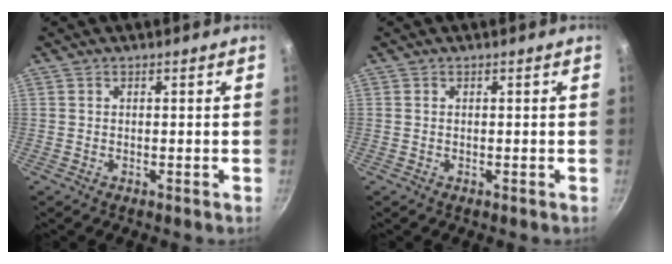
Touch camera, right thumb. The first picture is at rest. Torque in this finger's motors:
{"motor_torque": [0.14, 0.07, 0.21, -0.17, 0.02]}